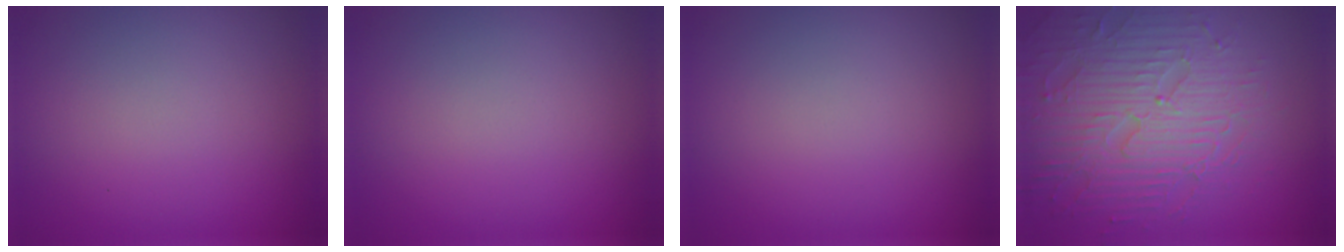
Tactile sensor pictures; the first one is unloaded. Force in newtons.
{"total": 0.0}
{"total": 0.0}
{"total": 7.0, "press": 5.7, "slide": 4.1}